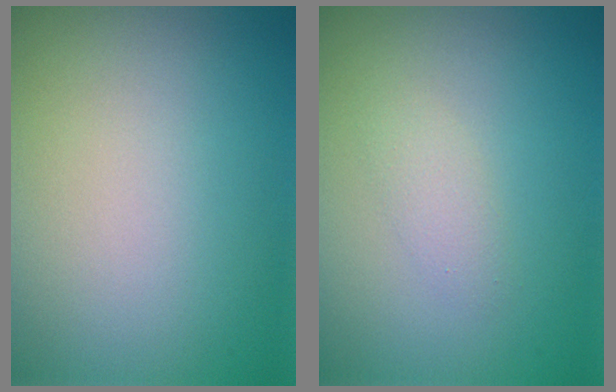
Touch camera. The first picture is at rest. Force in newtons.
{"total": 1.4, "press": 1.4, "slide": 0.0}